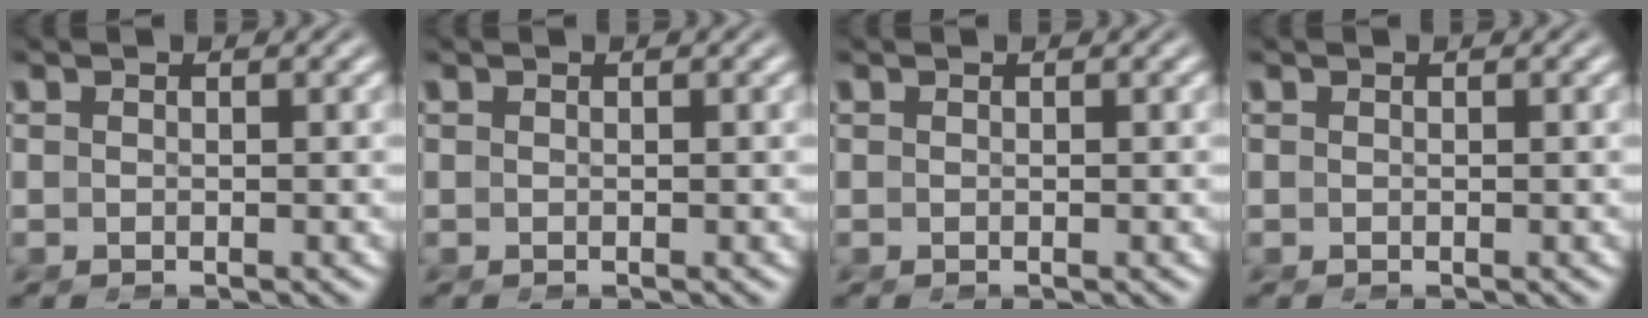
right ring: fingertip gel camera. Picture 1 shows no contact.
{"total": 0.0}
{"total": 0.0}
{"total": 0.0}